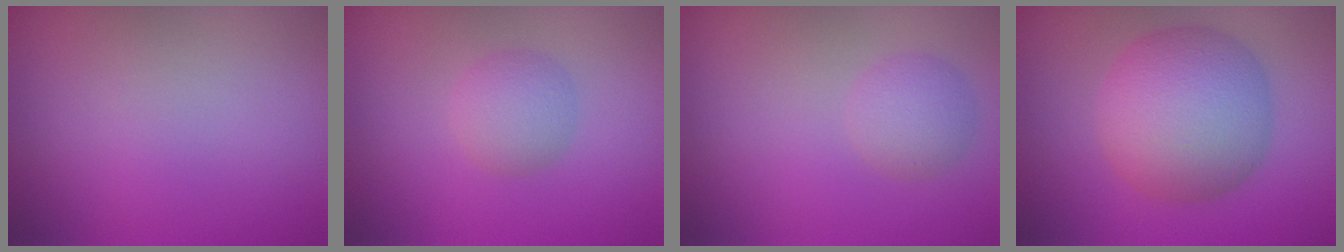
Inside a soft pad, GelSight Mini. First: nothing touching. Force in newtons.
{"total": 2.4, "press": 2.4, "slide": 0.1}
{"total": 2.2, "press": 2.2, "slide": 0.2}
{"total": 8.7, "press": 8.7, "slide": 0.3}